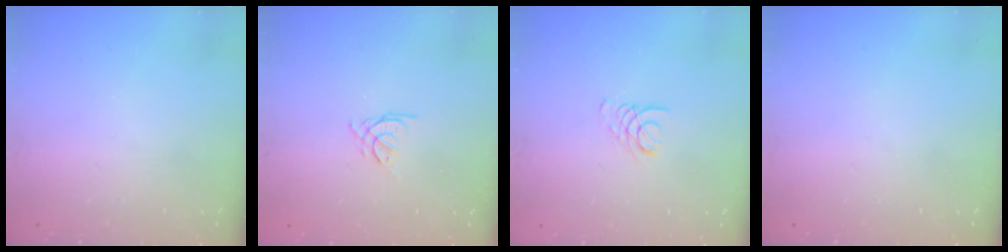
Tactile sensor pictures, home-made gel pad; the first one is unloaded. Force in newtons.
{"total": 1.9, "press": 1.8, "slide": 0.5}
{"total": 1.9, "press": 1.9, "slide": 0.2}
{"total": 0.0}